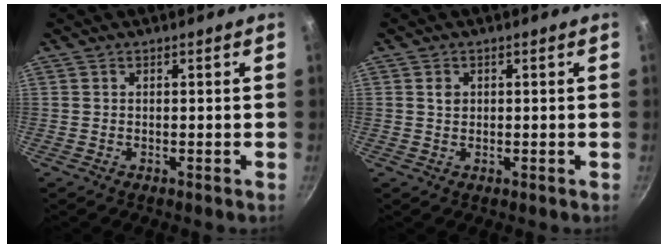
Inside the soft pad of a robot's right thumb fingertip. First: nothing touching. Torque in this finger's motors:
{"motor_torque": [-0.09, 0.16, -0.20, 0.17, 0.03]}